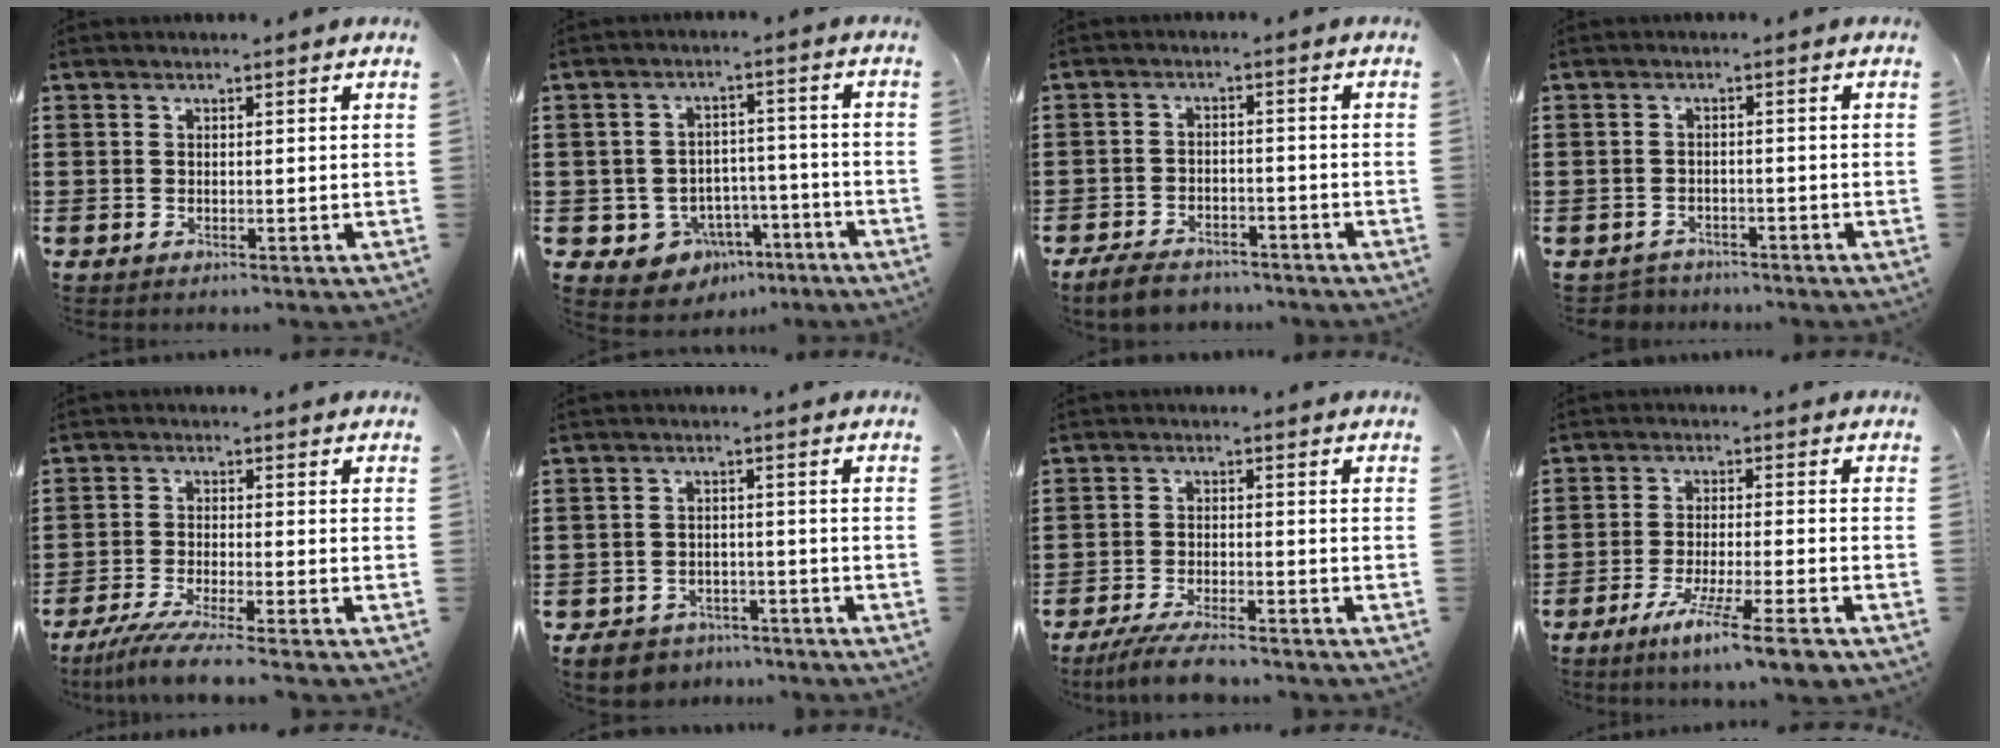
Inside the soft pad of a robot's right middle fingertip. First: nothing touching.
{"total": 5.0, "force": [-3.4, 3.5, 1.1], "torque": [-0.029, 0.020, -0.064]}
{"total": 4.2, "force": [-3.9, 1.1, 1.1], "torque": [-0.026, 0.007, -0.079]}
{"total": 2.0, "force": [-2.0, 0.4, -0.3], "torque": [-0.003, 0.001, -0.046]}
{"total": 4.8, "force": [-4.2, -0.4, 2.3], "torque": [-0.058, -0.021, -0.084]}
{"total": 4.2, "force": [-4.0, 1.3, 0.4], "torque": [-0.024, 0.004, -0.087]}
{"total": 5.0, "force": [-4.4, 0.3, 2.3], "torque": [-0.056, -0.011, -0.089]}
{"total": 7.7, "force": [-5.9, 0.0, 5.0], "torque": [-0.088, -0.009, -0.107]}